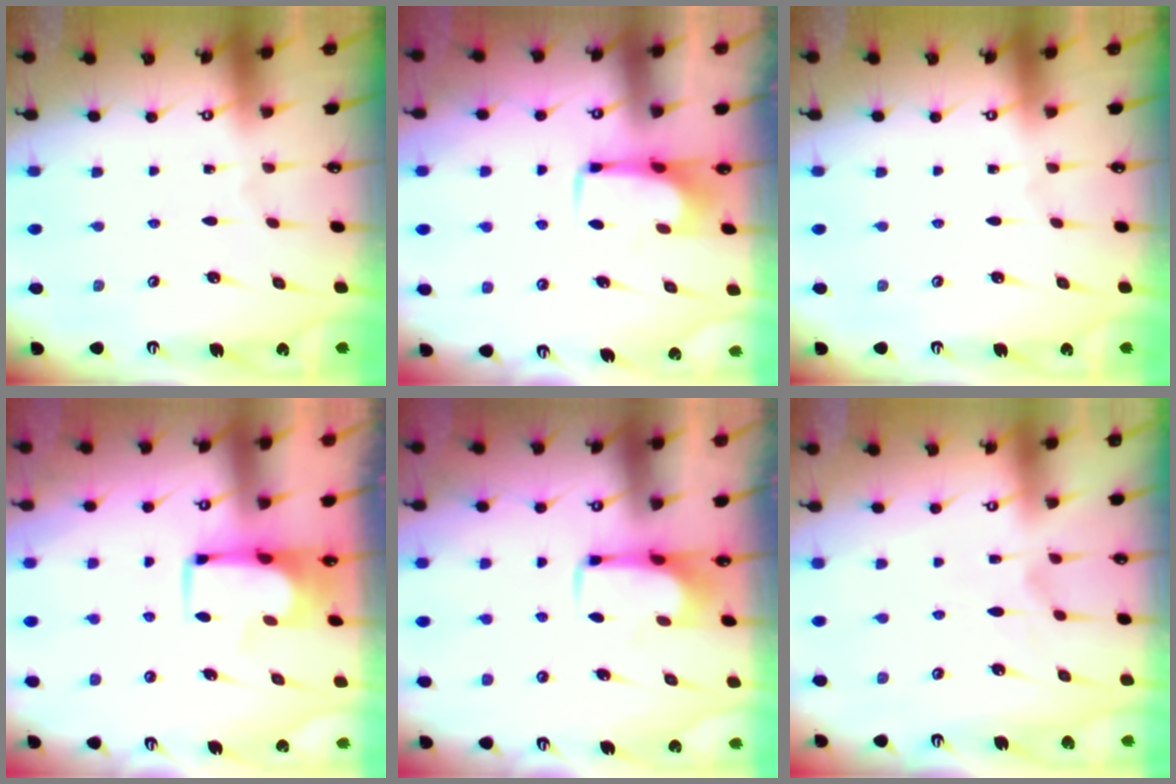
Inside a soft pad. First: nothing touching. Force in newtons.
{"total": 1.5, "press": 1.5, "slide": 0.5}
{"total": 0.0}
{"total": 1.9, "press": 1.9, "slide": 0.2}
{"total": 2.1, "press": 2.0, "slide": 0.4}
{"total": 1.8, "press": 1.3, "slide": 1.2}